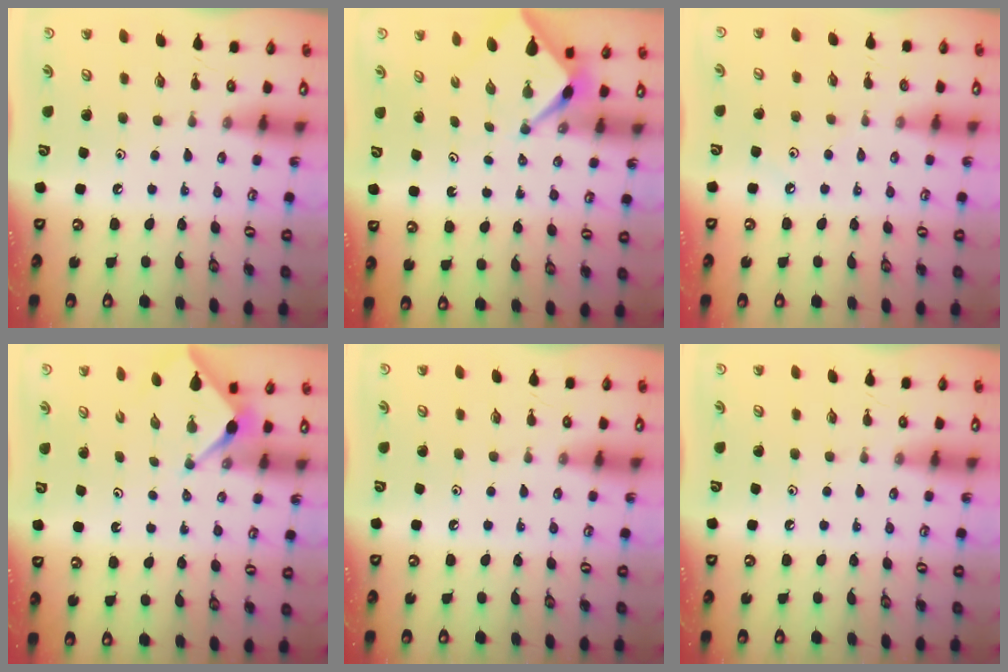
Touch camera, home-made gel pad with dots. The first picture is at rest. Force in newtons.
{"total": 2.5, "press": 2.5, "slide": 0.3}
{"total": 3.3, "press": 3.3, "slide": 0.4}
{"total": 3.0, "press": 2.9, "slide": 0.3}
{"total": 0.0}
{"total": 0.0}